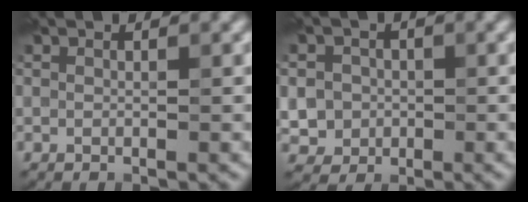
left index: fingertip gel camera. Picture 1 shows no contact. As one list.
[{"total": 5.0, "force": [-0.5, 4.8, 1.3], "torque": [-0.011, 0.011, -0.019]}]